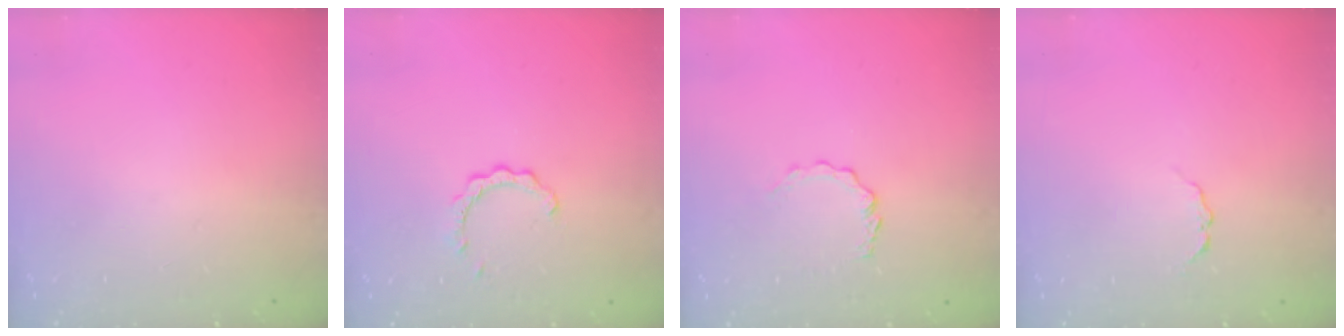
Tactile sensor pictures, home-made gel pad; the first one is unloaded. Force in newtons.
{"total": 2.9, "press": 2.8, "slide": 0.4}
{"total": 3.2, "press": 3.2, "slide": 0.3}
{"total": 3.2, "press": 3.1, "slide": 0.4}